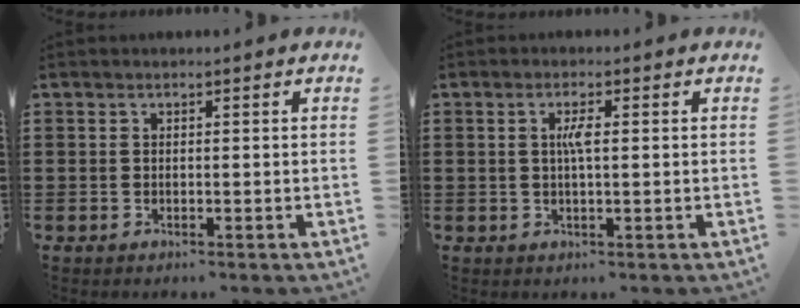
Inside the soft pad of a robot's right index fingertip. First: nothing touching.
{"total": 2.7, "force": [0.4, 0.4, 2.6], "torque": [-0.052, 0.000, 0.004]}